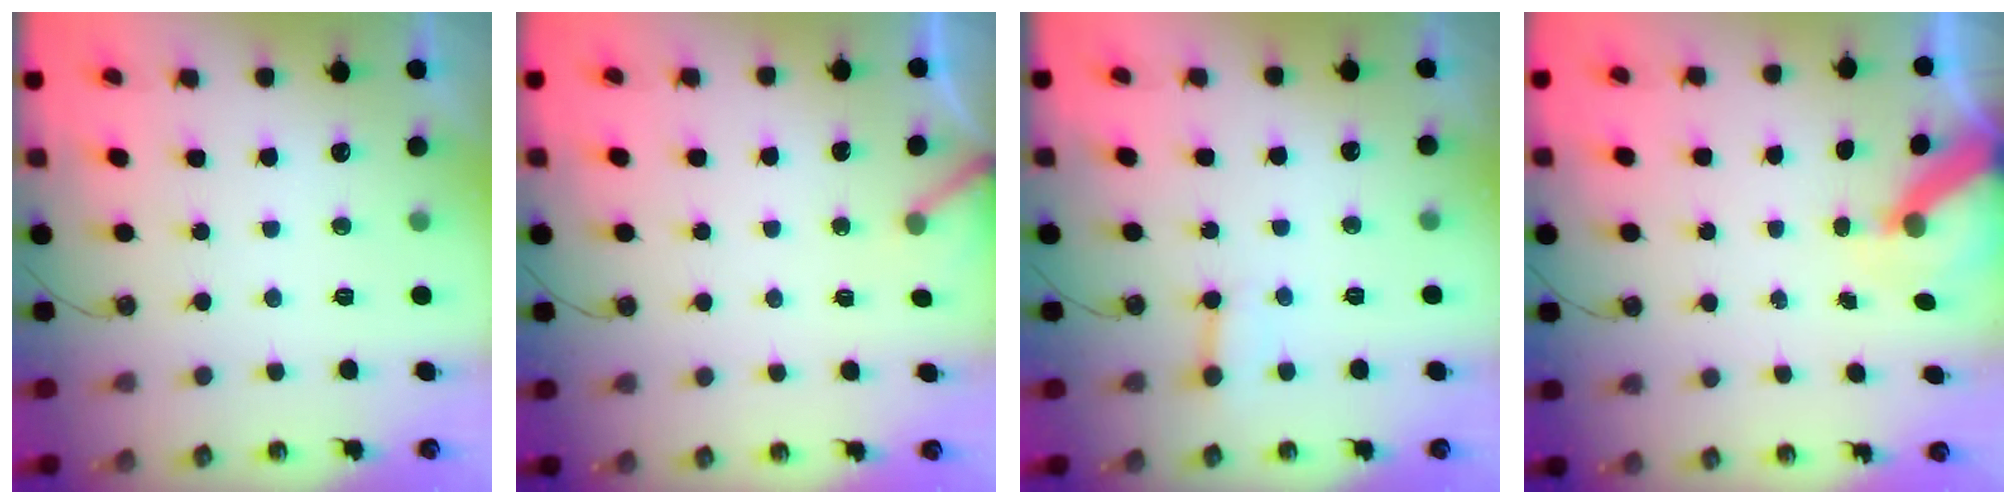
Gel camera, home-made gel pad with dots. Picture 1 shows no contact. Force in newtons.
{"total": 3.2, "press": 3.2, "slide": 0.2}
{"total": 3.5, "press": 3.5, "slide": 0.3}
{"total": 8.0, "press": 7.9, "slide": 1.0}